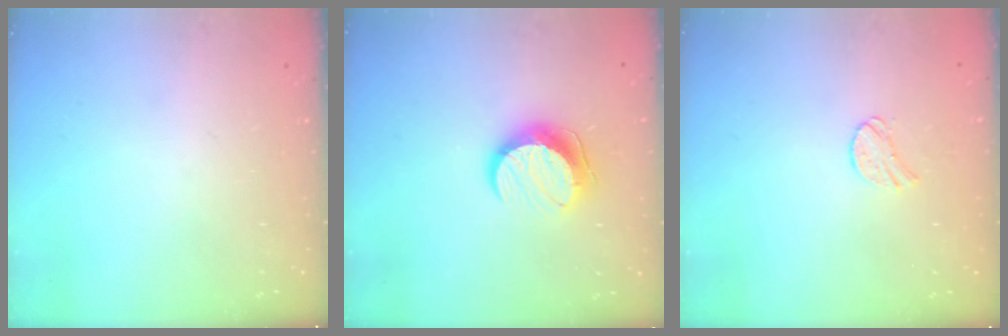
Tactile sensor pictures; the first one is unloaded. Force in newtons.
{"total": 10.1, "press": 10.1, "slide": 0.6}
{"total": 6.6, "press": 6.6, "slide": 0.6}